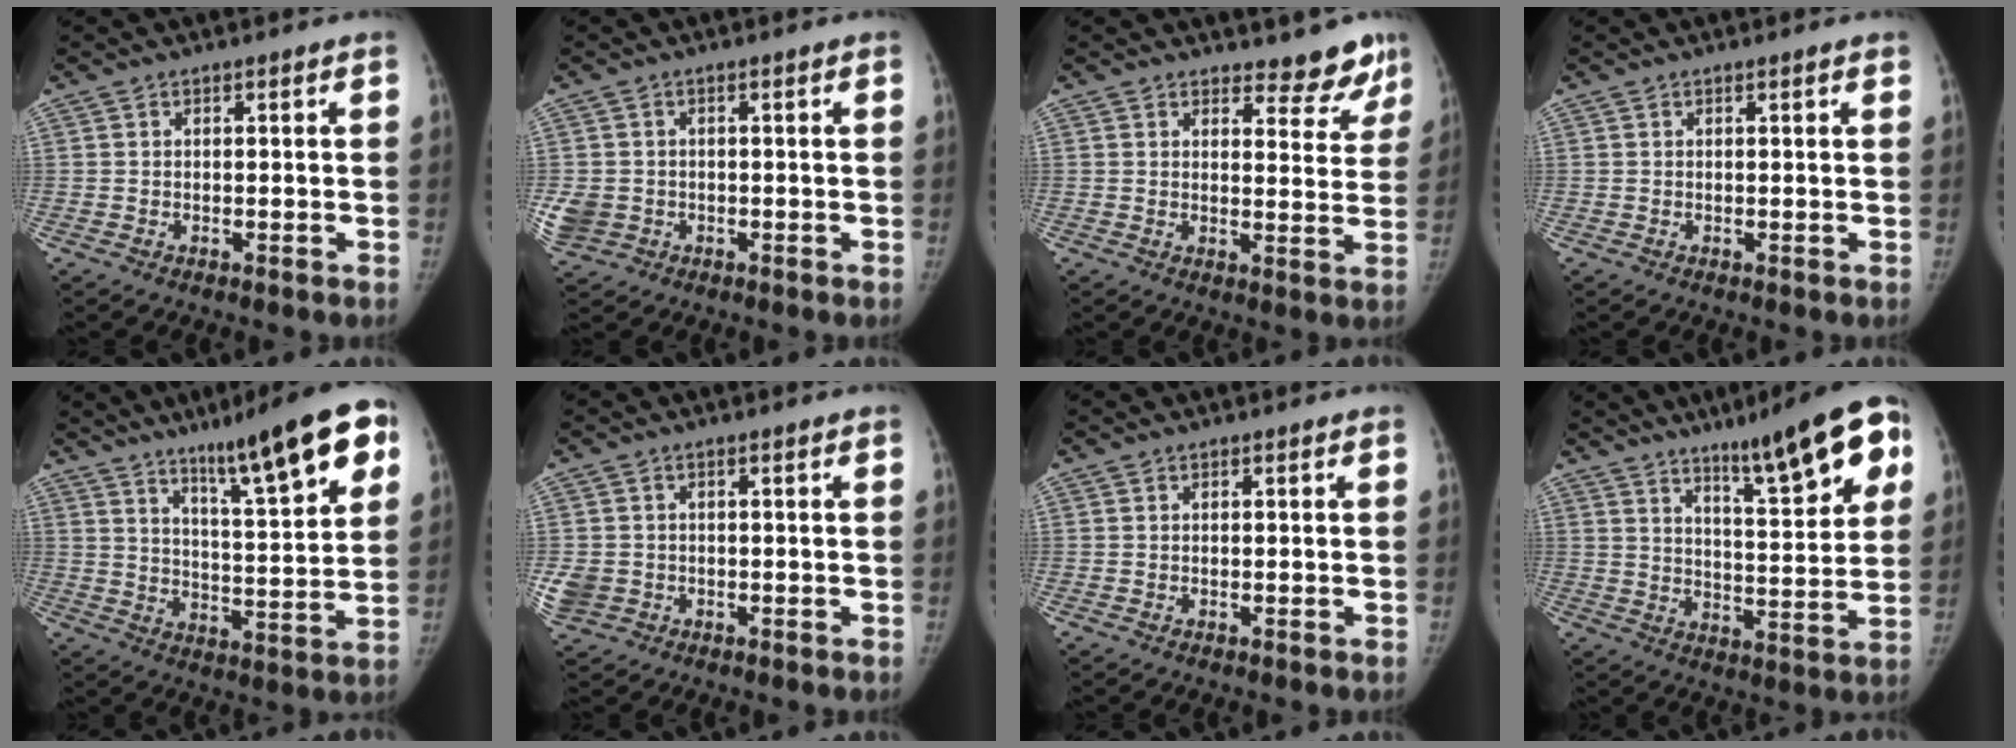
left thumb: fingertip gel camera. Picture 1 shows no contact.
{"total": 5.7, "force": [-1.4, 5.2, 2.1], "torque": [-0.058, 0.005, -0.015]}
{"total": 7.2, "force": [6.3, 2.9, 1.7], "torque": [0.020, -0.047, 0.068]}
{"total": 1.0, "force": [0.7, 0.1, 0.8], "torque": [-0.008, 0.003, 0.008]}
{"total": 18.7, "force": [10.4, 3.2, 15.2], "torque": [-0.194, -0.039, 0.159]}
{"total": 5.0, "force": [-1.2, 4.5, 1.7], "torque": [-0.046, 0.007, -0.014]}
{"total": 0.0}
{"total": 17.1, "force": [9.3, 3.5, 14.0], "torque": [-0.167, -0.036, 0.137]}